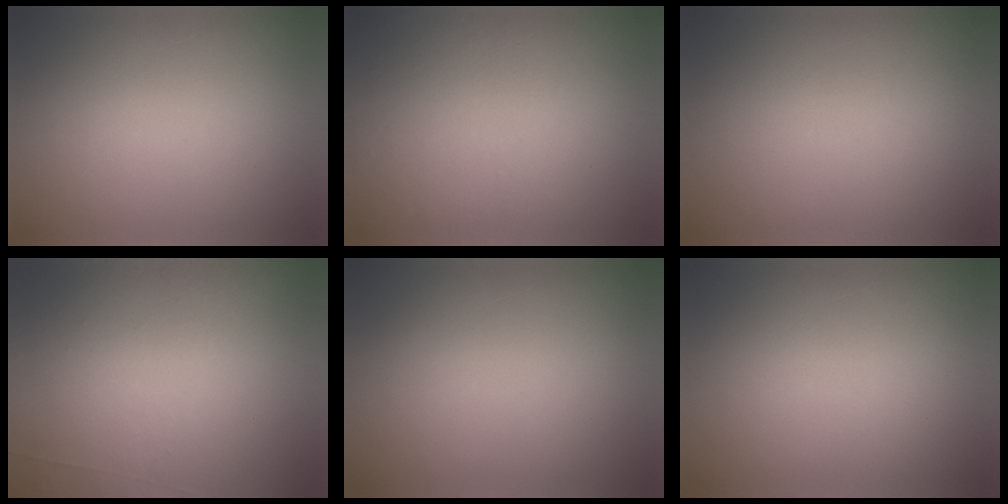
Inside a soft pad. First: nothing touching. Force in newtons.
{"total": 1.0}
{"total": 0.0}
{"total": 6.8}
{"total": 0.0}
{"total": 0.0}